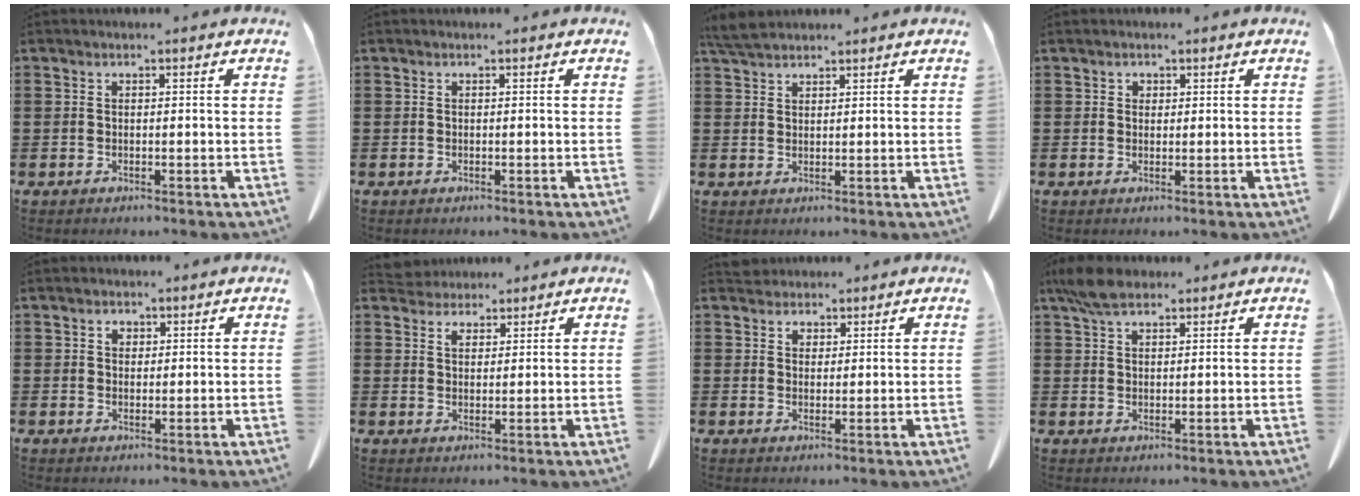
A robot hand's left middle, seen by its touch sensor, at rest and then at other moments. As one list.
[{"total": 0.0}, {"total": 3.6, "force": [3.2, 0.8, 1.5], "torque": [-0.040, -0.002, 0.062]}, {"total": 0.9, "force": [0.7, 0.6, 0.1], "torque": [-0.005, -0.001, 0.015]}, {"total": 1.5, "force": [0.9, 1.0, 0.6], "torque": [-0.007, -0.001, 0.017]}, {"total": 2.7, "force": [2.4, 1.3, 0.1], "torque": [-0.004, -0.003, 0.045]}, {"total": 2.6, "force": [2.2, 1.4, 0.1], "torque": [-0.002, 0.002, 0.043]}, {"total": 5.3, "force": [4.1, 2.0, 2.8], "torque": [-0.067, 0.000, 0.078]}]